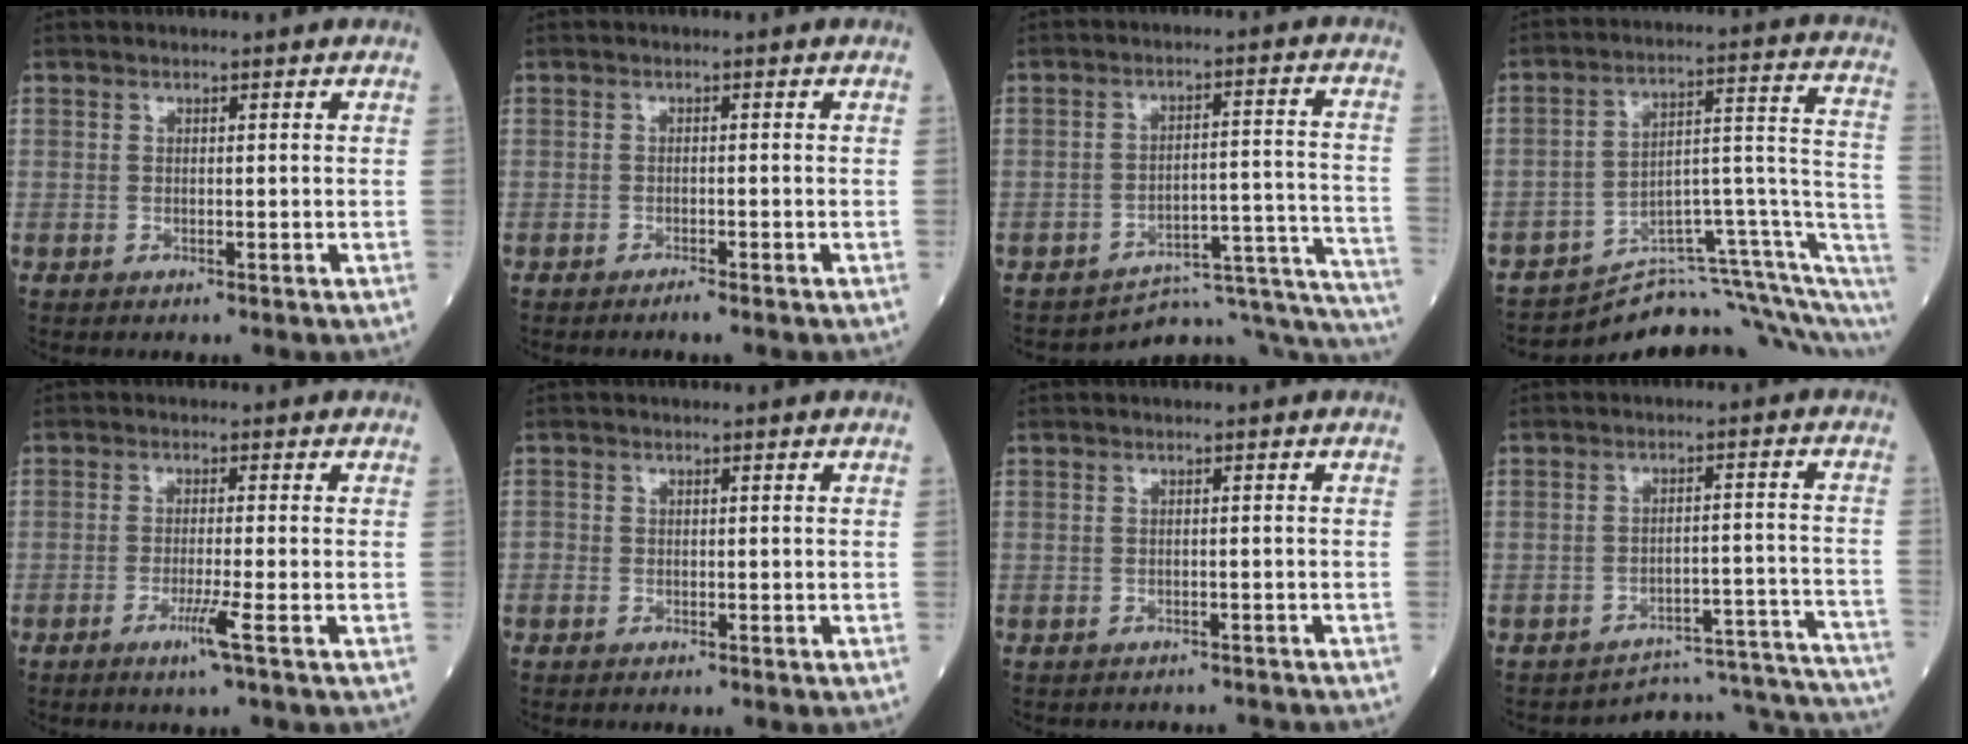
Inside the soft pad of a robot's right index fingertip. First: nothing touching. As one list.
[{"total": 1.1, "force": [-1.0, -0.2, 0.5], "torque": [-0.012, 0.000, -0.017]}, {"total": 17.4, "force": [-17.2, 1.1, 2.6], "torque": [0.032, 0.051, -0.217]}, {"total": 14.8, "force": [-12.4, 1.4, 7.9], "torque": [-0.074, 0.094, -0.175]}, {"total": 3.5, "force": [-1.7, -0.9, 3.0], "torque": [-0.060, -0.010, -0.036]}, {"total": 0.7, "force": [-0.3, 0.5, 0.3], "torque": [0.000, 0.002, -0.009]}, {"total": 4.0, "force": [-3.9, 1.0, 0.4], "torque": [0.000, 0.000, -0.044]}, {"total": 16.6, "force": [-16.5, 0.7, 0.7], "torque": [0.030, 0.041, -0.205]}]